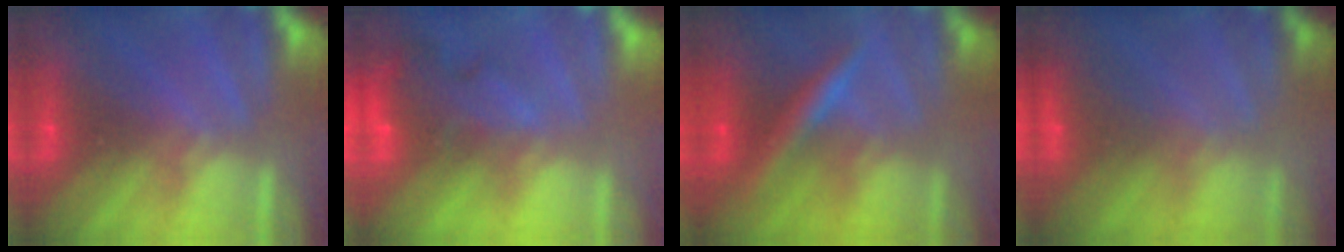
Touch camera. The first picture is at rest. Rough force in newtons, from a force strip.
{"total": 7.8}
{"total": 2.4}
{"total": 2.9}